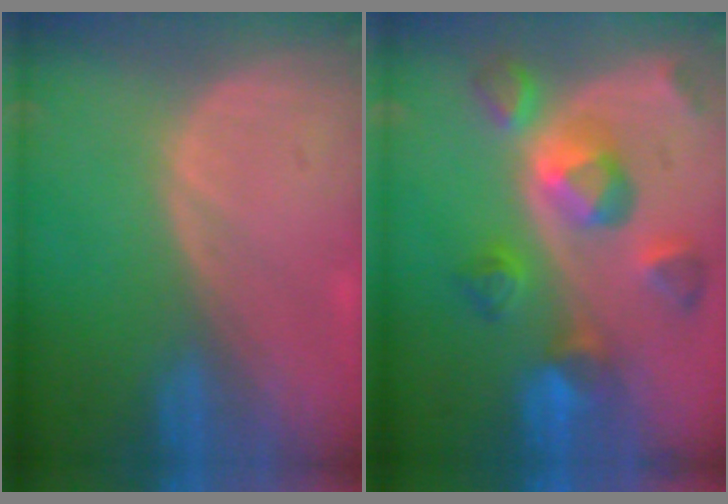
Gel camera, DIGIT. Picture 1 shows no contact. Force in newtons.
{"total": 10.2, "press": 9.0, "slide": 4.8}